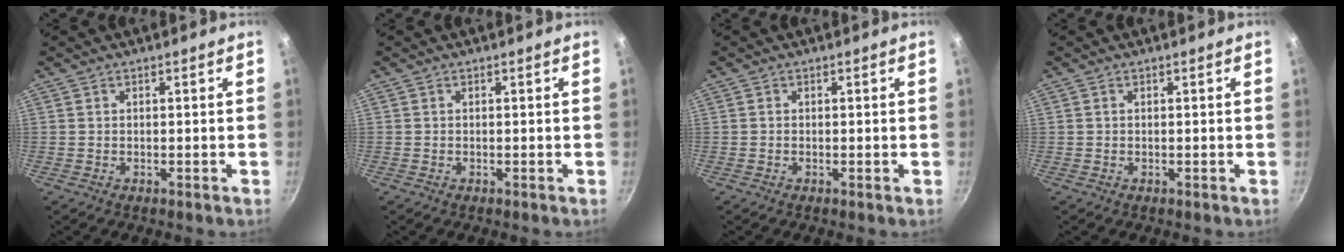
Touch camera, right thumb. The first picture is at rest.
{"total": 0.0}
{"total": 0.0}
{"total": 0.0}